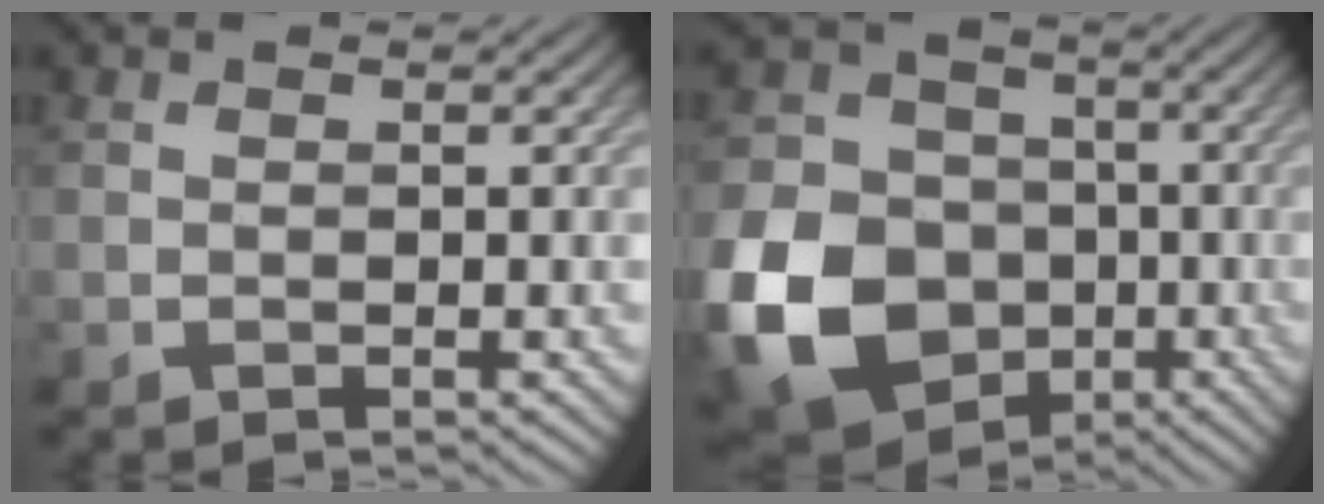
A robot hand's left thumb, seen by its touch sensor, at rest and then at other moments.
{"total": 17.1, "force": [-5.5, 13.8, 8.4], "torque": [-0.241, -0.043, -0.103]}